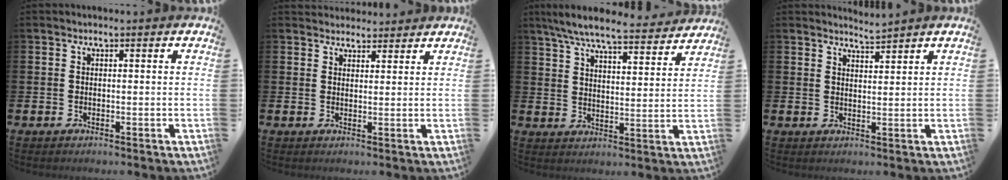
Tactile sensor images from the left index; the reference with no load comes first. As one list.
[{"total": 2.7, "force": [2.6, 0.8, -0.2], "torque": [0.010, -0.014, 0.045]}, {"total": 7.8, "force": [7.2, 0.7, 2.8], "torque": [-0.075, -0.043, 0.126]}, {"total": 3.3, "force": [3.3, -0.3, -0.1], "torque": [0.000, -0.020, 0.059]}]